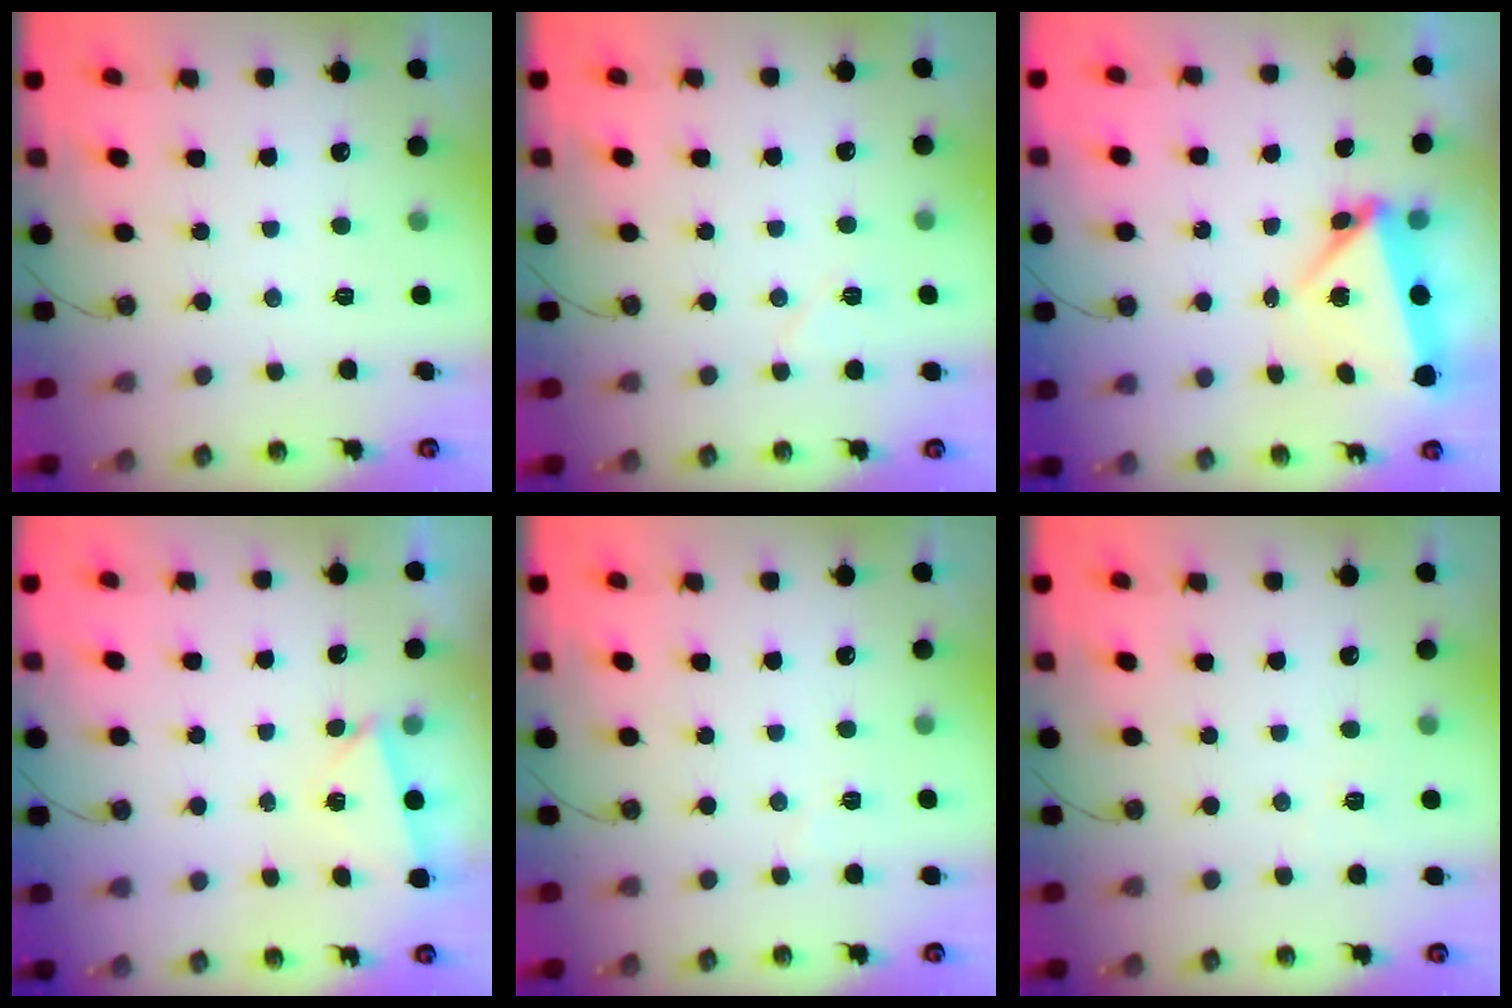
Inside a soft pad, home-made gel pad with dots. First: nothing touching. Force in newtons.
{"total": 5.4, "press": 5.0, "slide": 1.8}
{"total": 8.6, "press": 5.2, "slide": 6.8}
{"total": 3.0, "press": 2.4, "slide": 1.7}
{"total": 3.6, "press": 3.5, "slide": 0.9}
{"total": 3.8, "press": 3.4, "slide": 1.7}